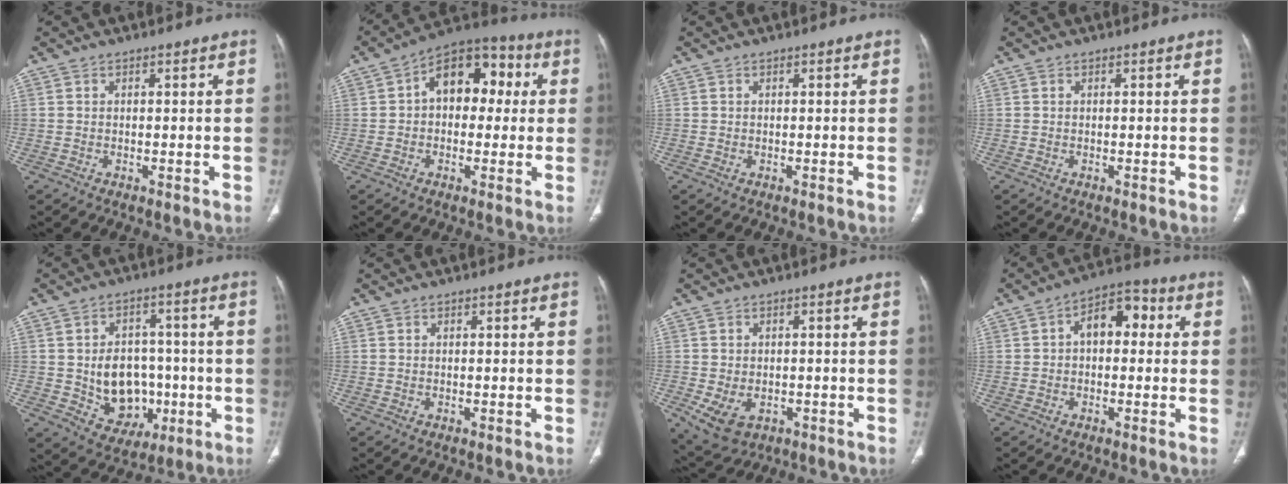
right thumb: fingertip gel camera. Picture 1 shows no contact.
{"total": 13.0, "force": [2.1, 8.5, 9.6], "torque": [-0.101, 0.035, 0.019]}
{"total": 0.0}
{"total": 0.0}
{"total": 12.4, "force": [-1.8, 9.8, 7.4], "torque": [-0.070, 0.016, -0.008]}
{"total": 0.0}
{"total": 6.8, "force": [-2.1, 4.8, 4.3], "torque": [-0.078, 0.003, -0.019]}
{"total": 8.4, "force": [1.1, 5.3, 6.4], "torque": [-0.069, 0.030, 0.006]}